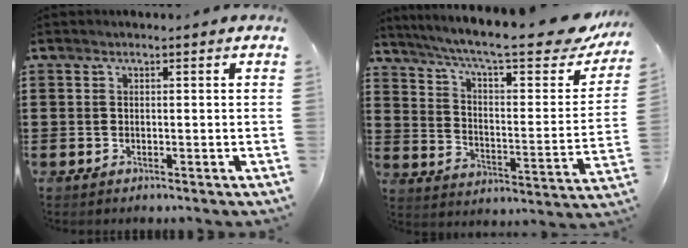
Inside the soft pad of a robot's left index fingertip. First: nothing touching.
{"total": 10.4, "force": [8.3, 1.1, 6.3], "torque": [-0.135, -0.055, 0.134]}